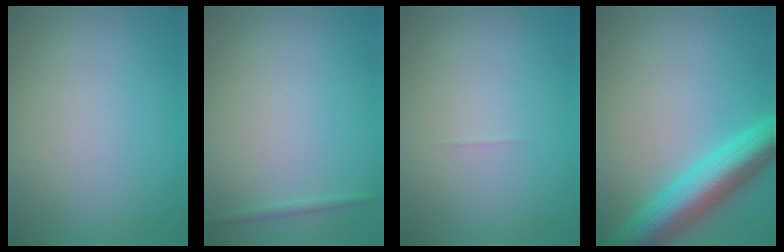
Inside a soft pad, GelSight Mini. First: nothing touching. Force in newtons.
{"total": 0.6, "press": 0.6, "slide": 0.0}
{"total": 0.0}
{"total": 7.7, "press": 7.7, "slide": 0.3}